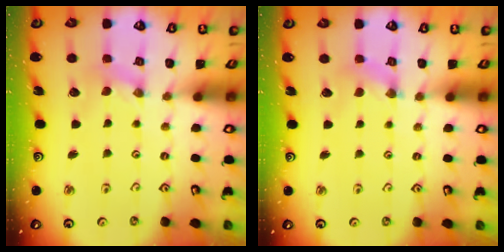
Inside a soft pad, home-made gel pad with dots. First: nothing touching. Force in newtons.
{"total": 1.5, "press": 1.4, "slide": 0.3}